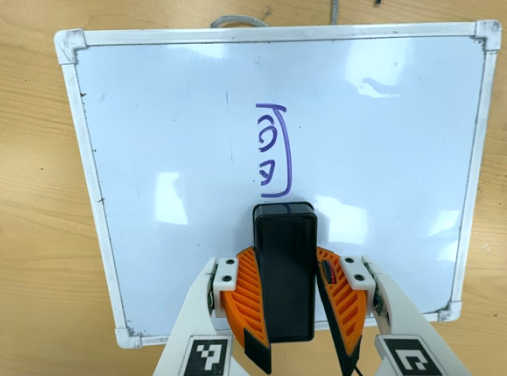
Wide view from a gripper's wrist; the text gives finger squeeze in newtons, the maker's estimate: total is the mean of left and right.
{"total": 8.7, "left": 8.8, "right": 8.6}